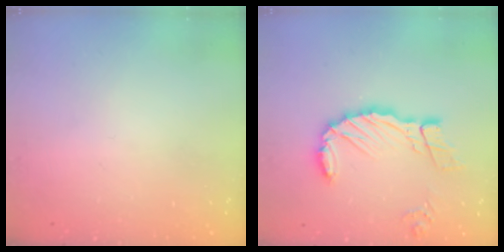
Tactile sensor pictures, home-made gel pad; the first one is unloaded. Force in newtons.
{"total": 10.9, "press": 10.9, "slide": 0.8}